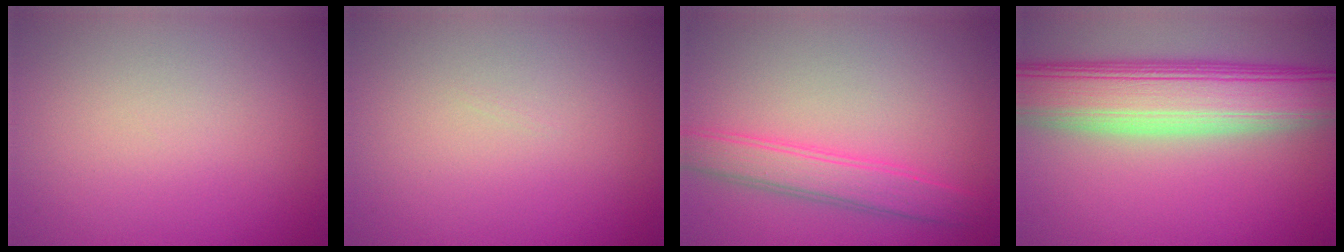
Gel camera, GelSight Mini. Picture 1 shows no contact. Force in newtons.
{"total": 0.0}
{"total": 4.4, "press": 4.4, "slide": 0.2}
{"total": 10.6, "press": 10.6, "slide": 0.7}